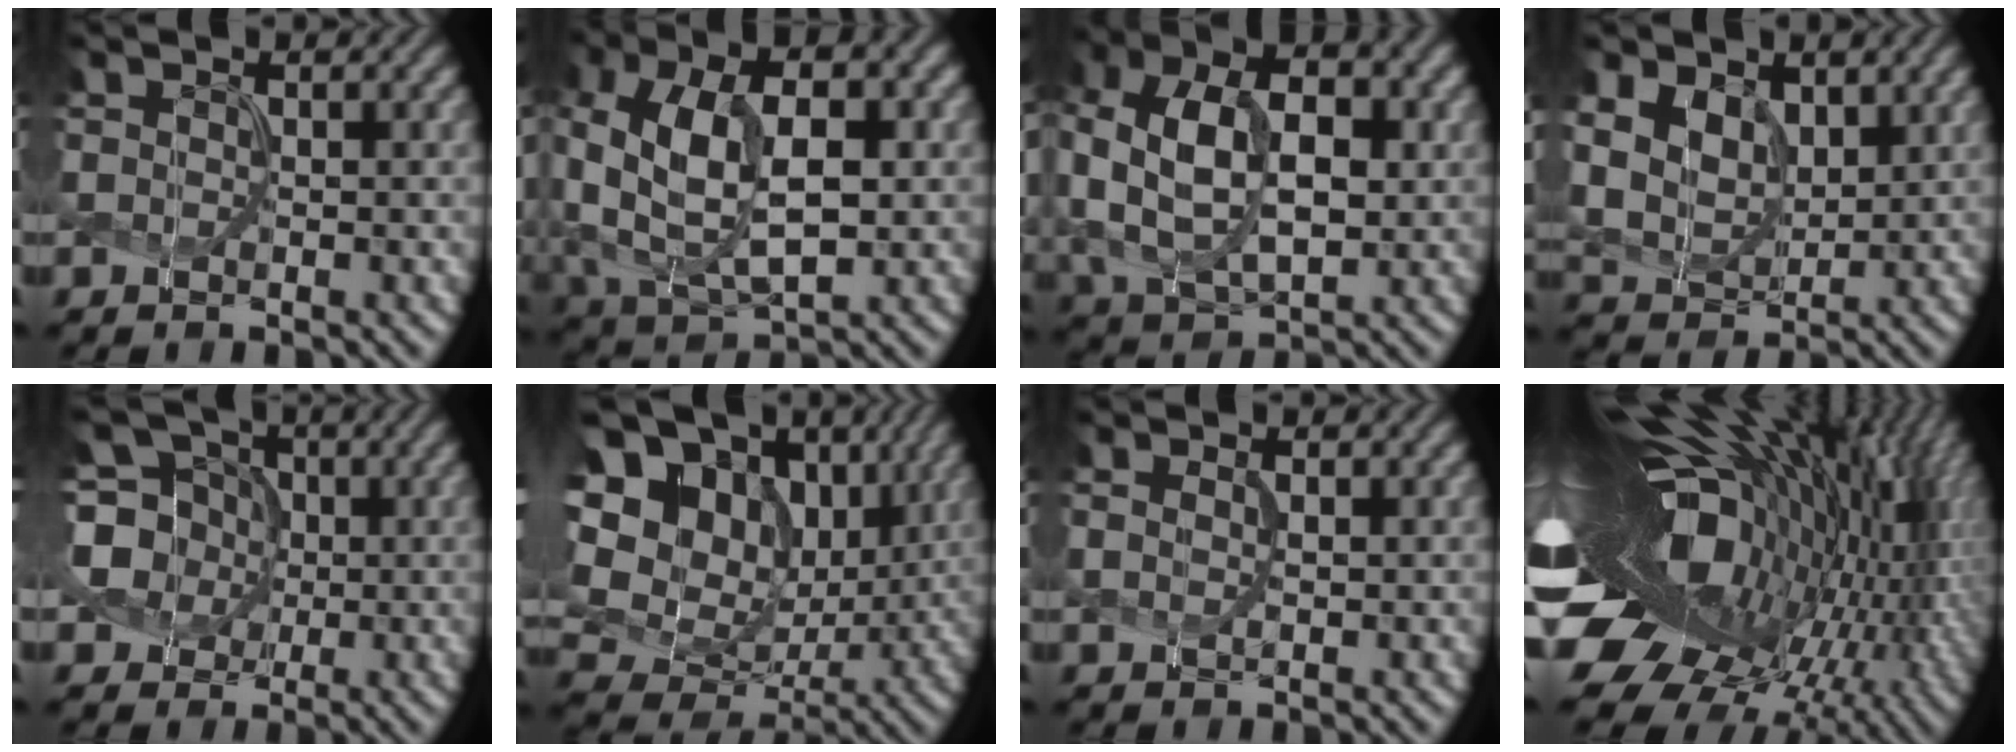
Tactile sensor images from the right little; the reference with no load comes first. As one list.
[{"total": 12.2, "force": [0.1, 7.6, 9.6], "torque": [-0.198, -0.007, 0.004]}, {"total": 11.9, "force": [0.1, 7.7, 9.1], "torque": [-0.187, 0.005, 0.000]}, {"total": 6.0, "force": [2.0, 4.3, 3.7], "torque": [-0.093, -0.008, 0.035]}, {"total": 6.7, "force": [0.0, 6.0, 3.1], "torque": [-0.061, 0.020, -0.024]}, {"total": 18.5, "force": [5.5, 14.2, 10.5], "torque": [-0.238, 0.023, 0.119]}, {"total": 1.1, "force": [0.2, 0.4, 1.0], "torque": [-0.016, -0.004, 0.007]}, {"total": 20.1, "force": [-0.3, 11.4, 16.6], "torque": [-0.291, -0.018, -0.010]}]